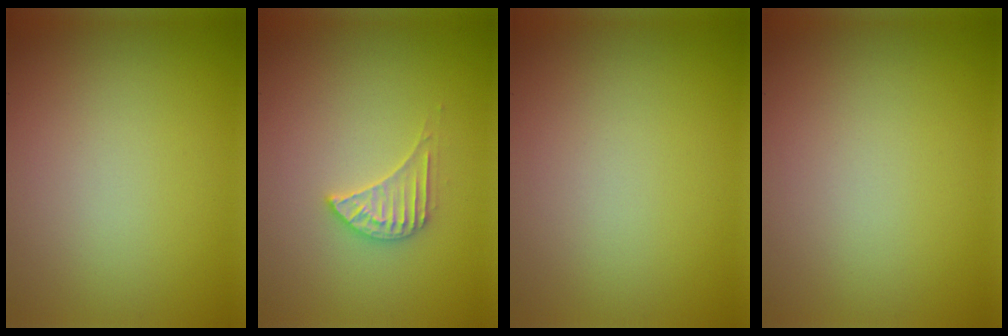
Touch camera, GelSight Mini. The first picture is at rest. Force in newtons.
{"total": 2.3, "press": 2.3, "slide": 0.3}
{"total": 0.0}
{"total": 0.0}